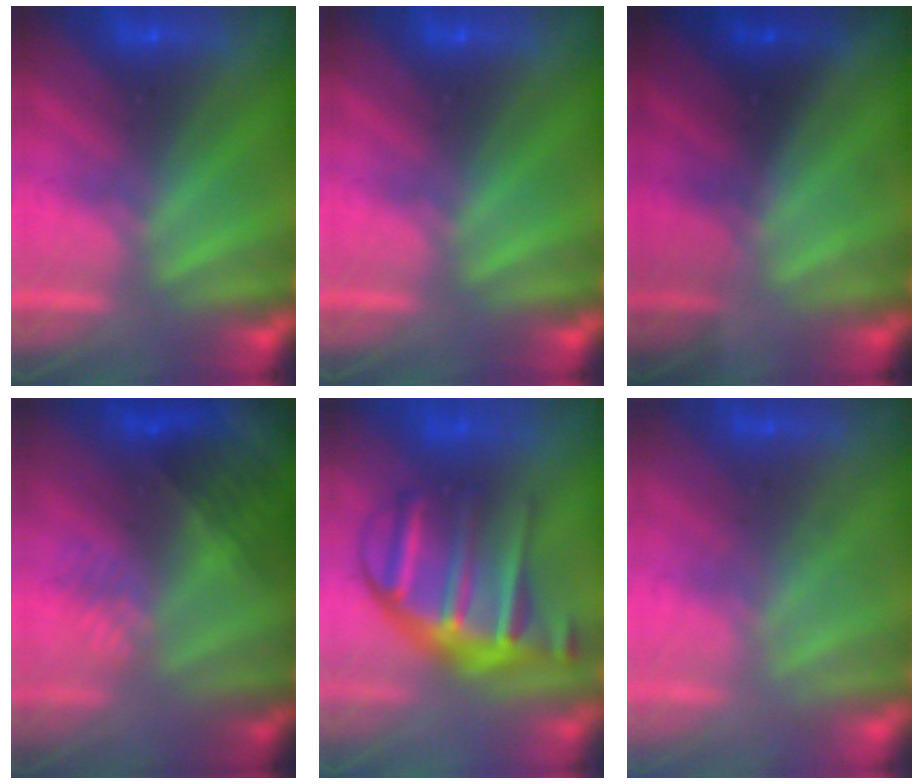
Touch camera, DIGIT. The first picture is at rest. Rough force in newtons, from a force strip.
{"total": 0.0}
{"total": 1.4}
{"total": 7.6}
{"total": 6.1}
{"total": 2.2}